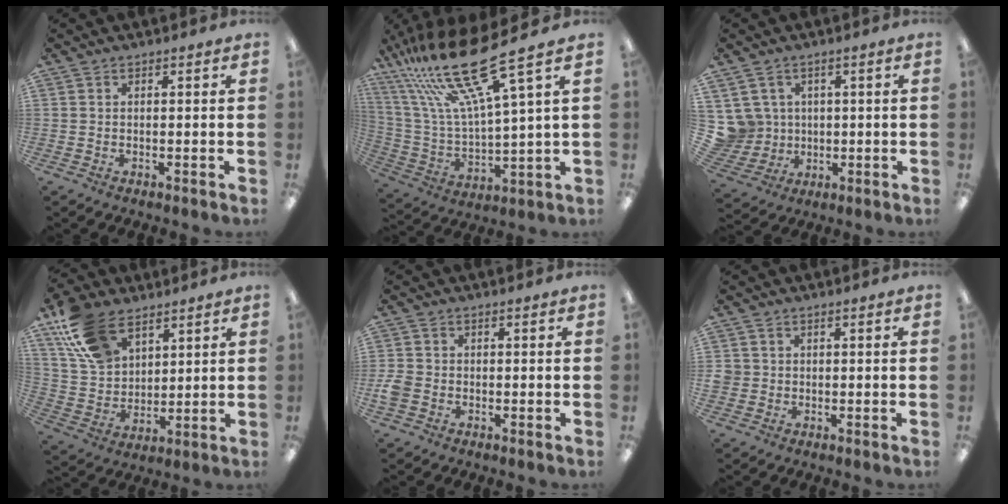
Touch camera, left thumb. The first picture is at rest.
{"total": 24.0, "force": [16.1, 5.2, 17.0], "torque": [-0.354, -0.097, 0.265]}
{"total": 7.6, "force": [2.0, 7.3, 0.8], "torque": [-0.057, -0.007, 0.046]}
{"total": 16.8, "force": [10.3, 9.9, 8.9], "torque": [-0.193, -0.027, 0.199]}
{"total": 3.4, "force": [-1.1, 2.7, 1.7], "torque": [-0.032, 0.006, -0.020]}
{"total": 2.4, "force": [0.0, 2.4, 0.4], "torque": [-0.009, 0.003, -0.001]}